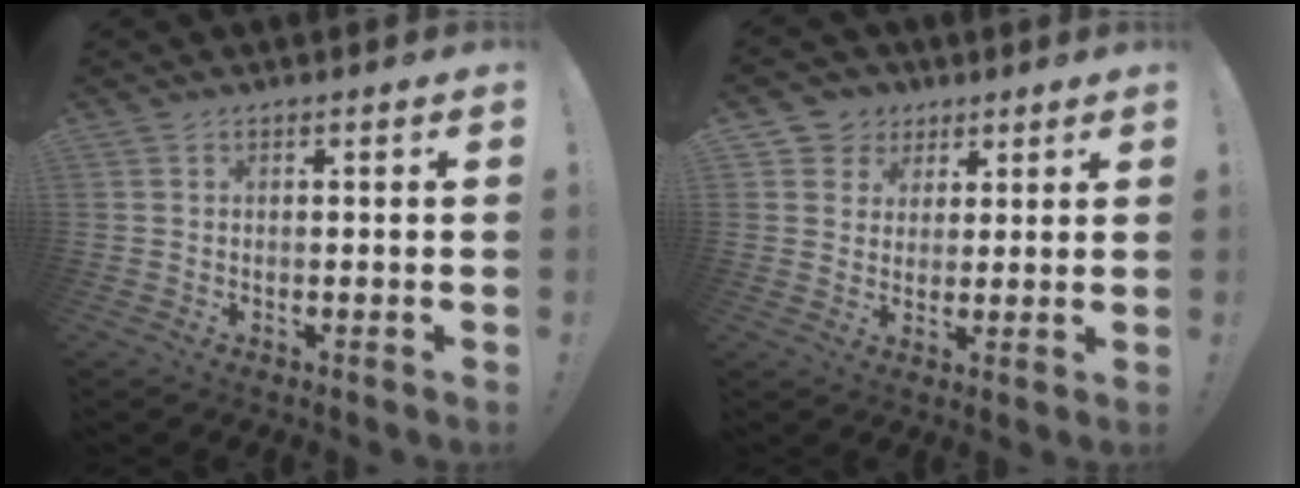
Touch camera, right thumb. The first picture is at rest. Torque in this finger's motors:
{"motor_torque": [0.08, -0.18, -0.21, -0.02, -0.02]}